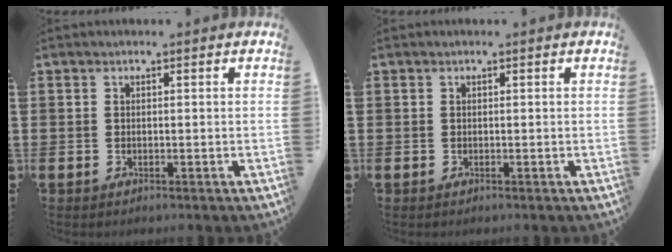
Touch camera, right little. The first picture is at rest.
{"total": 0.0}